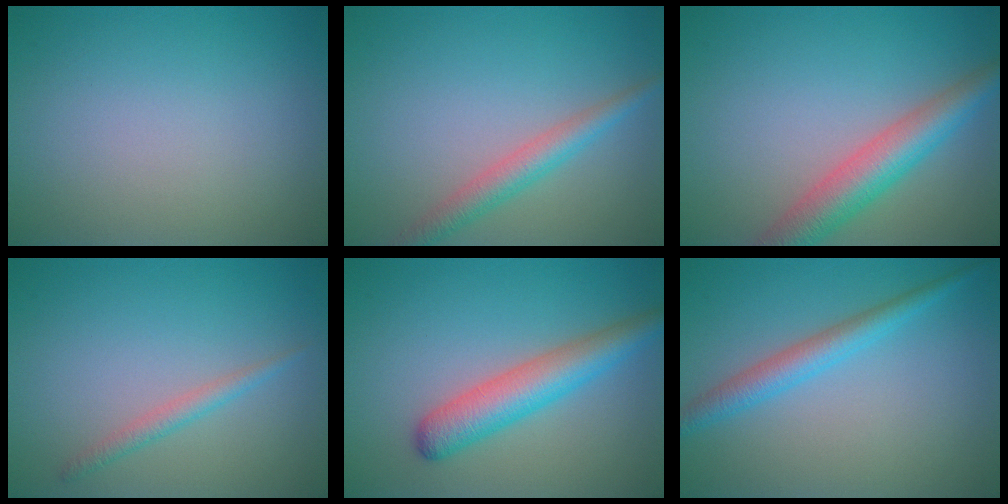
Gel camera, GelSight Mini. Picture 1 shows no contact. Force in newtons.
{"total": 2.9, "press": 2.9, "slide": 0.2}
{"total": 5.3, "press": 5.3, "slide": 0.2}
{"total": 1.5, "press": 1.5, "slide": 0.0}
{"total": 4.8, "press": 4.8, "slide": 0.1}
{"total": 2.9, "press": 2.9, "slide": 0.2}